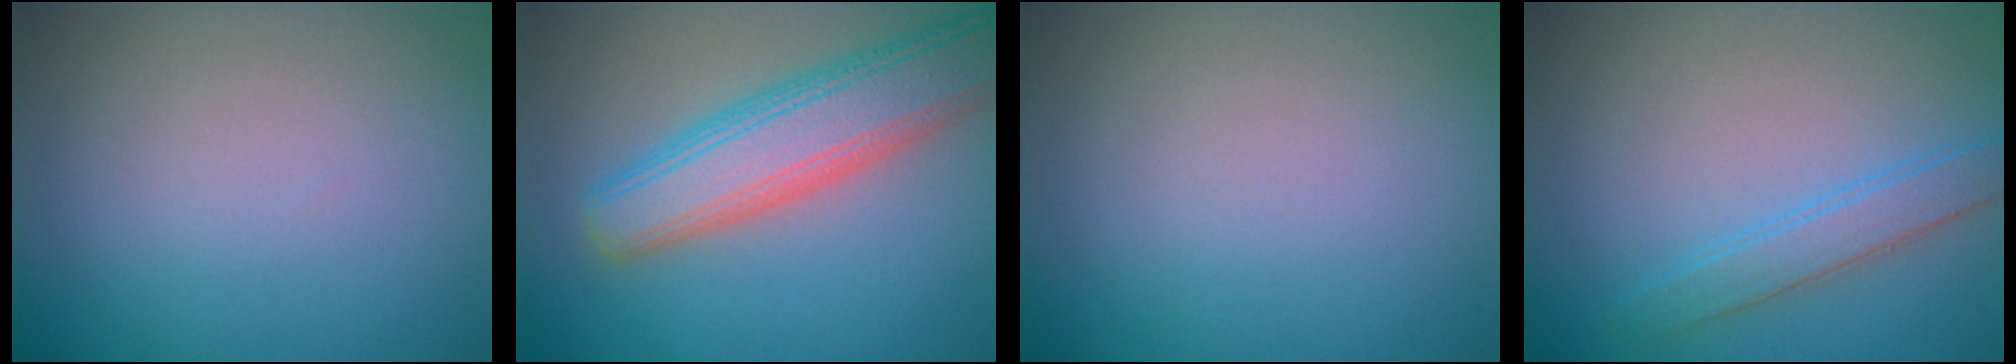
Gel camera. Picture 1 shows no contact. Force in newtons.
{"total": 7.7, "press": 7.7, "slide": 0.6}
{"total": 0.0}
{"total": 2.4, "press": 2.4, "slide": 0.1}